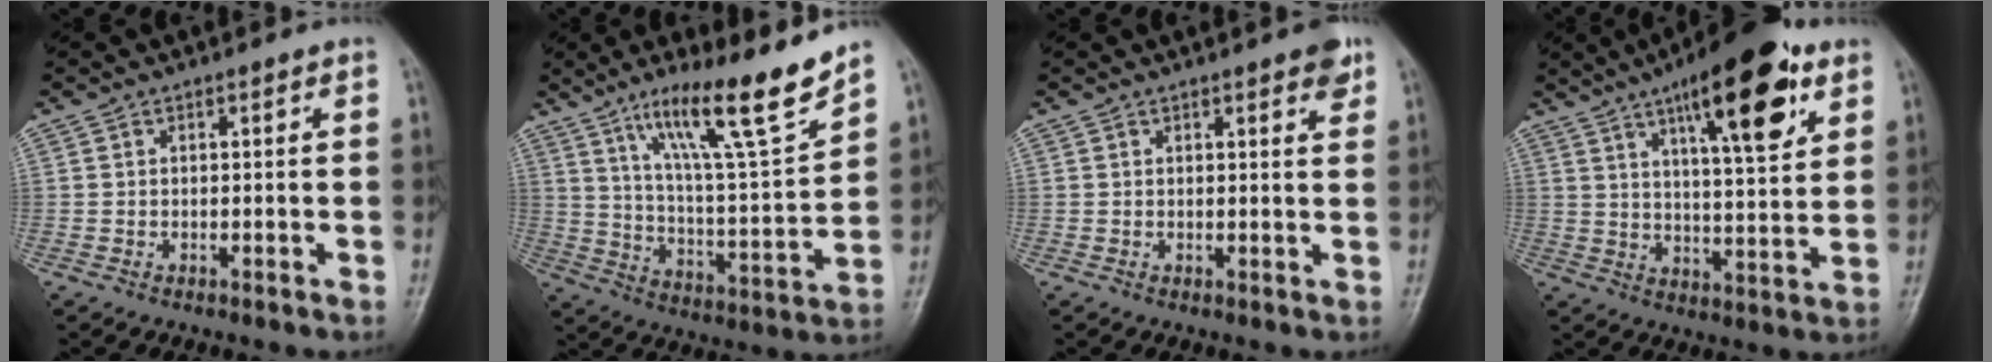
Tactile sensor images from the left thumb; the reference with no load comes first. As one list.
[{"total": 17.0, "force": [12.0, 1.8, 12.0], "torque": [-0.182, -0.071, 0.206]}, {"total": 3.7, "force": [2.2, 1.1, 2.7], "torque": [-0.023, -0.008, 0.025]}, {"total": 18.9, "force": [9.6, 5.8, 15.2], "torque": [-0.197, -0.031, 0.146]}]